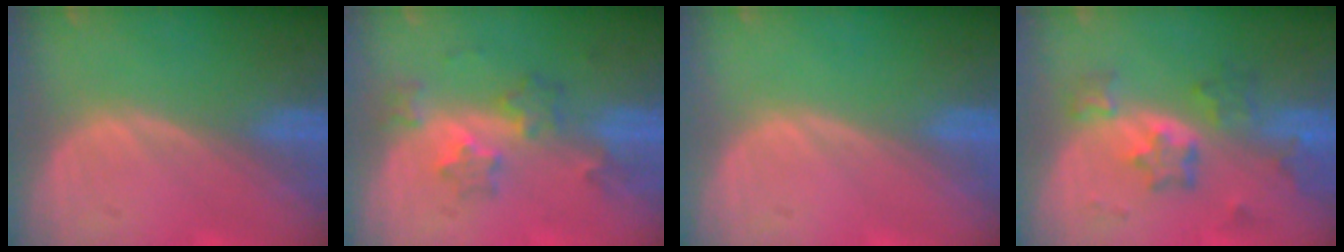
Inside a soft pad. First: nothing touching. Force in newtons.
{"total": 6.0, "press": 5.4, "slide": 2.7}
{"total": 0.0}
{"total": 7.2, "press": 6.5, "slide": 3.1}